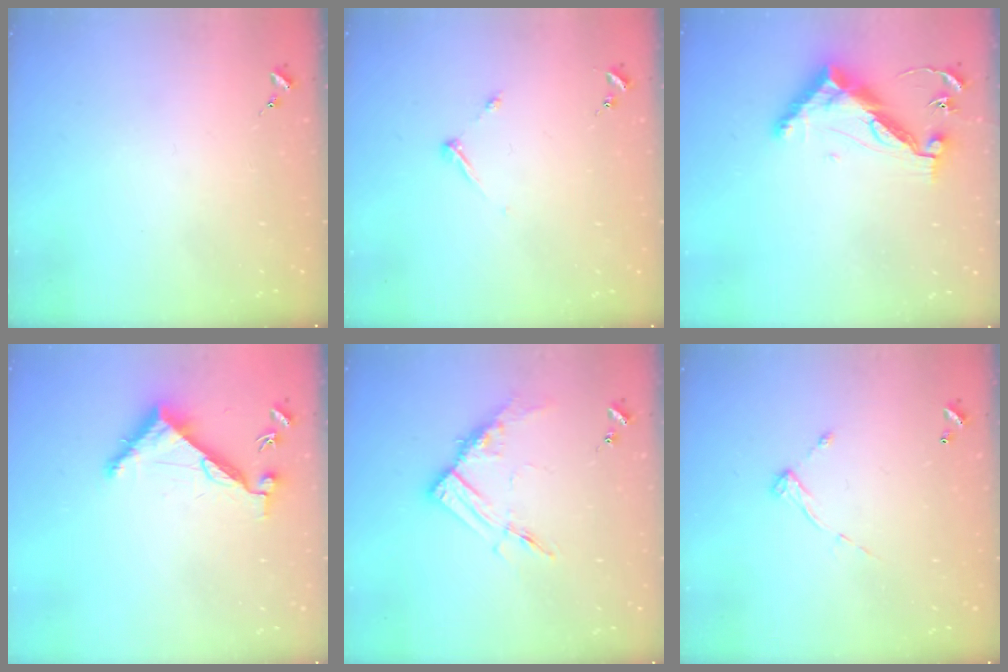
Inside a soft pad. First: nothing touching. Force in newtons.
{"total": 4.8, "press": 4.8, "slide": 0.6}
{"total": 12.7, "press": 12.7, "slide": 0.5}
{"total": 6.9, "press": 6.9, "slide": 0.3}
{"total": 11.9, "press": 11.9, "slide": 0.6}
{"total": 6.2, "press": 6.2, "slide": 0.3}